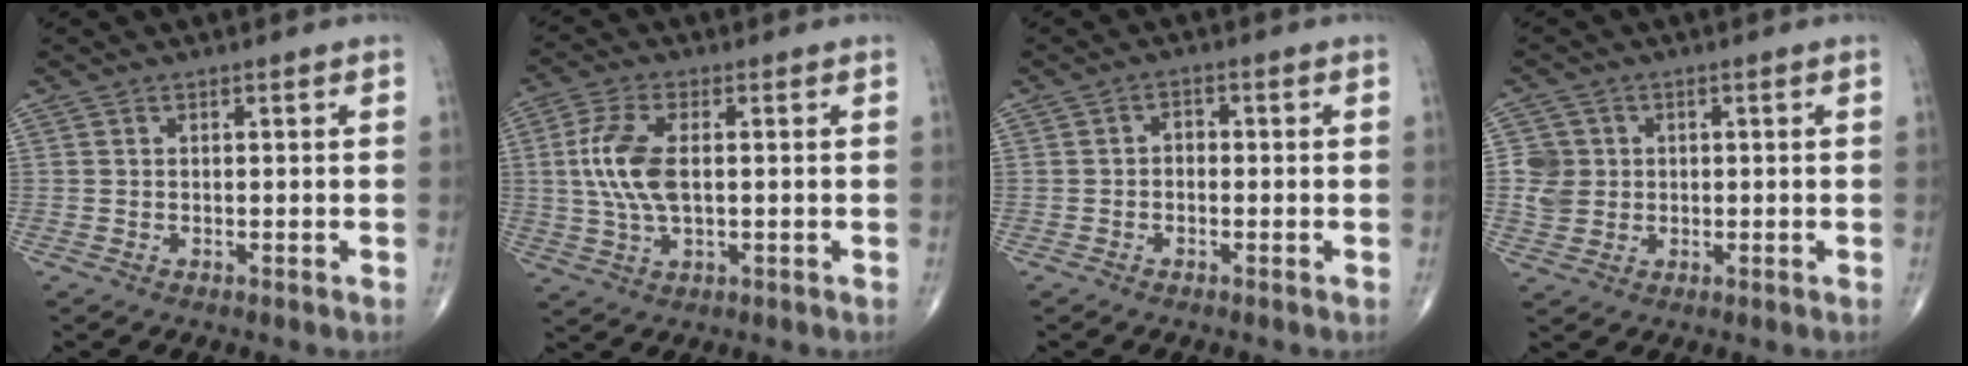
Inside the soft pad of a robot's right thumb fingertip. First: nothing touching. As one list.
[{"total": 9.6, "force": [0.8, 4.6, 8.4], "torque": [-0.189, 0.003, 0.018]}, {"total": 1.8, "force": [-0.3, 1.4, 1.1], "torque": [0.000, 0.009, -0.013]}, {"total": 5.0, "force": [0.6, 4.8, 1.4], "torque": [-0.003, 0.002, 0.011]}]